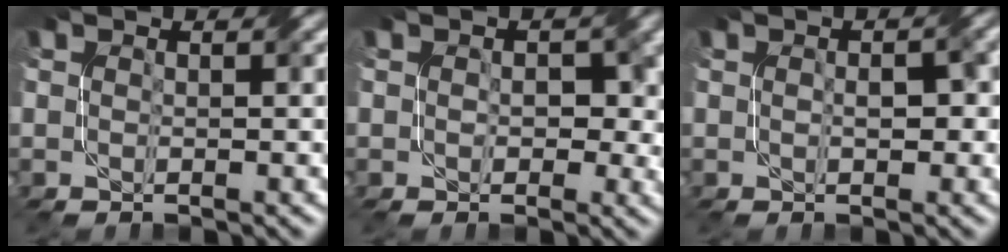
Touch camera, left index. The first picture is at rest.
{"total": 3.2, "force": [0.4, 2.4, 2.1], "torque": [-0.012, 0.002, 0.015]}
{"total": 2.7, "force": [0.1, 1.5, 2.2], "torque": [-0.030, 0.005, 0.009]}